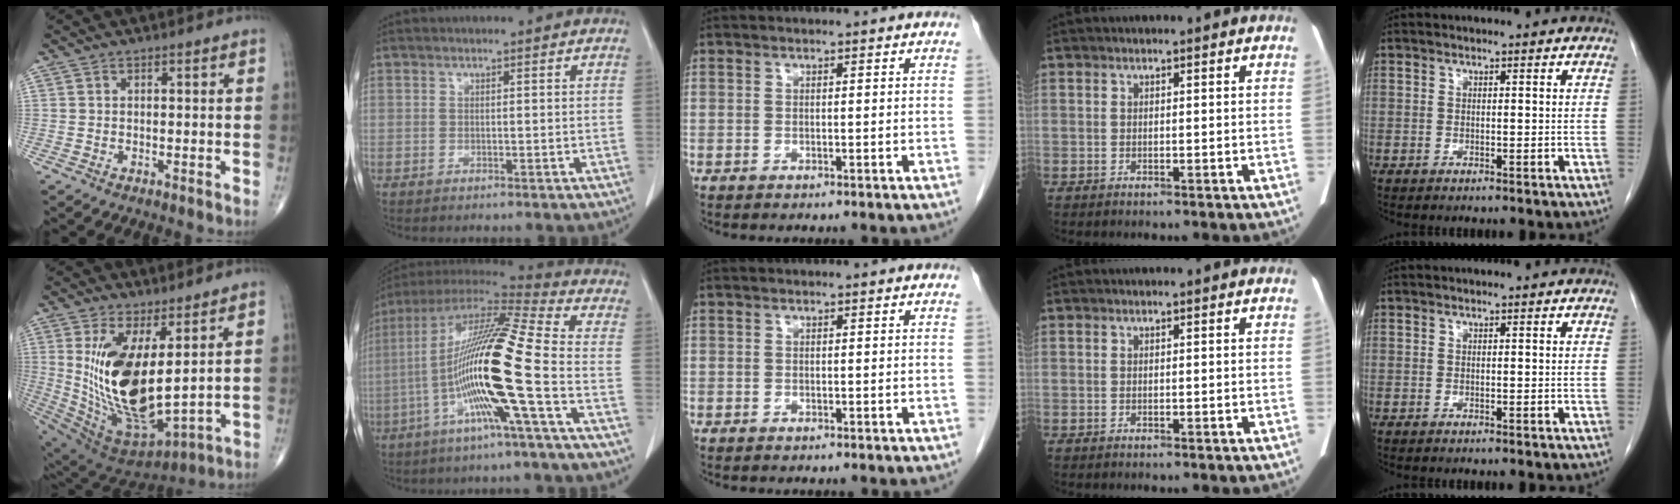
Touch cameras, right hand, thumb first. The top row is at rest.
{"thumb": {"total": 19.5, "force": [3.9, 8.2, 17.2], "torque": [-0.324, -0.041, 0.096]}, "index": {"total": 19.9, "force": [-4.5, -0.3, 19.4], "torque": [-0.376, -0.003, -0.097]}}